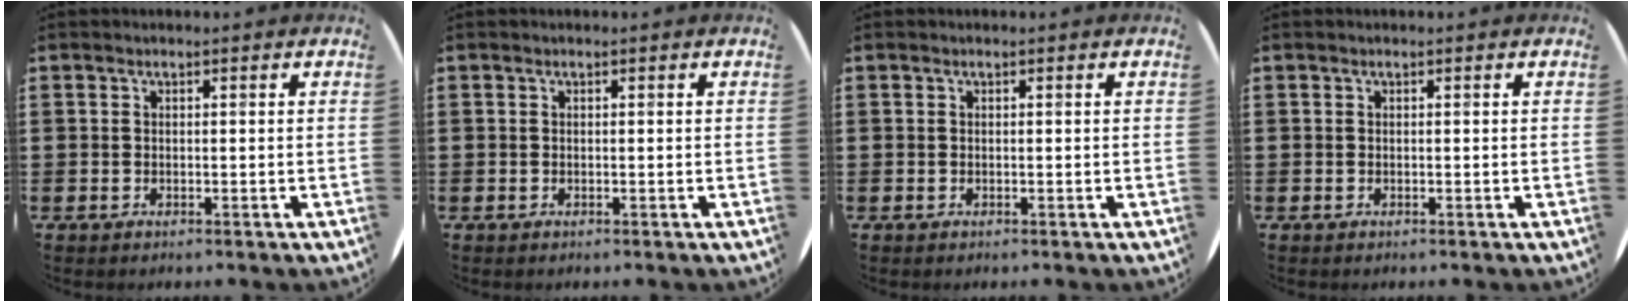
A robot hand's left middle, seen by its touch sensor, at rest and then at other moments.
{"total": 0.0}
{"total": 0.0}
{"total": 0.0}